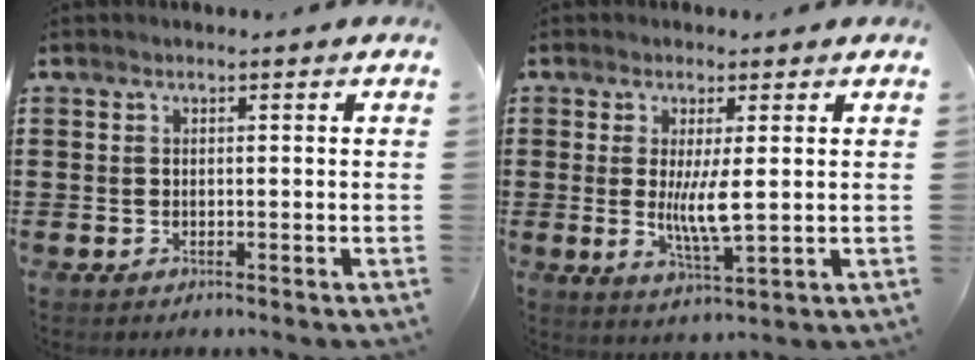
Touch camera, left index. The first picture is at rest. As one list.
[{"total": 5.9, "force": [0.5, 1.1, 5.7], "torque": [-0.106, -0.010, 0.005]}]